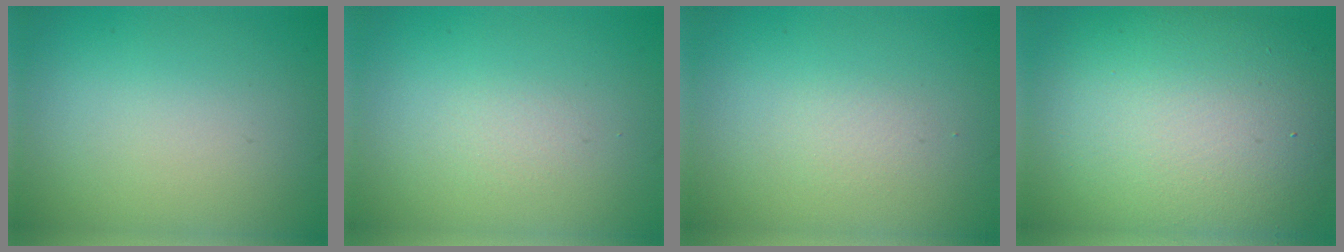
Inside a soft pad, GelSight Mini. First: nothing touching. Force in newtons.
{"total": 0.7, "press": 0.7, "slide": 0.1}
{"total": 0.7, "press": 0.7, "slide": 0.0}
{"total": 15.0, "press": 15.0, "slide": 0.4}